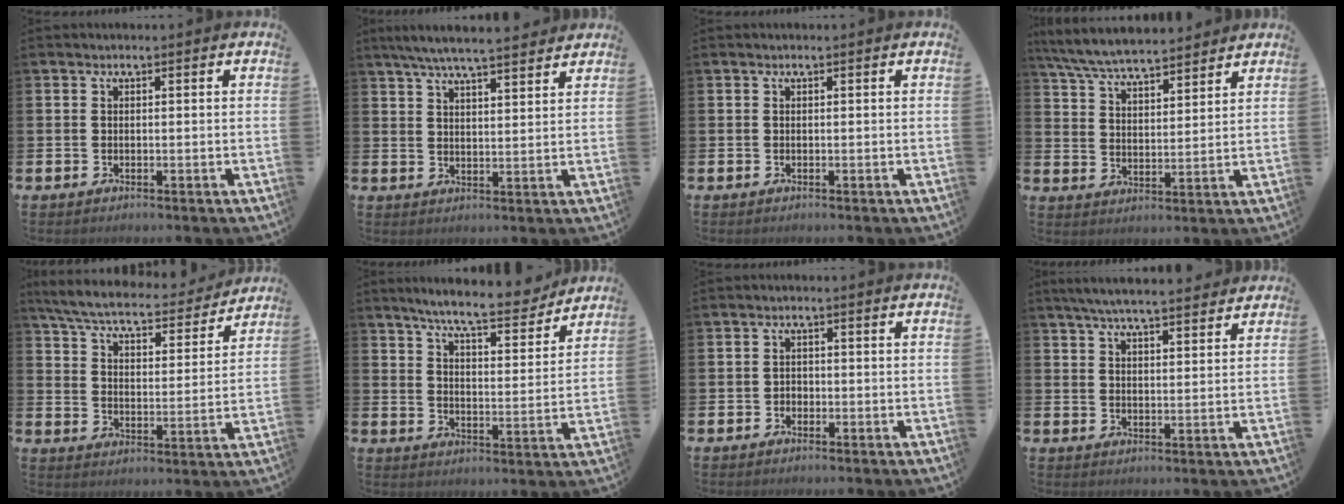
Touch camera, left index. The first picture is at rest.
{"total": 6.1, "force": [5.8, 0.4, 2.1], "torque": [-0.054, -0.022, 0.103]}
{"total": 0.0}
{"total": 6.8, "force": [6.5, 0.8, 1.6], "torque": [-0.062, -0.031, 0.119]}
{"total": 6.6, "force": [6.1, 1.1, 2.3], "torque": [-0.077, -0.043, 0.102]}
{"total": 8.1, "force": [7.5, 0.6, 3.0], "torque": [-0.071, -0.045, 0.130]}
{"total": 1.3, "force": [-0.7, 1.0, 0.2], "torque": [-0.005, 0.004, -0.016]}
{"total": 5.7, "force": [5.4, 0.5, 1.7], "torque": [-0.045, -0.021, 0.097]}